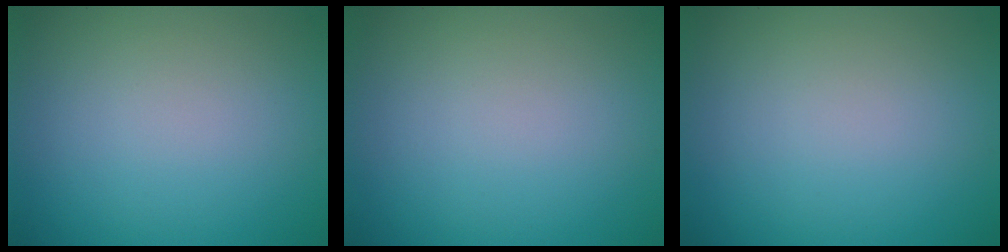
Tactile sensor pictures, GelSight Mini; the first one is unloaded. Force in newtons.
{"total": 0.0}
{"total": 0.0}